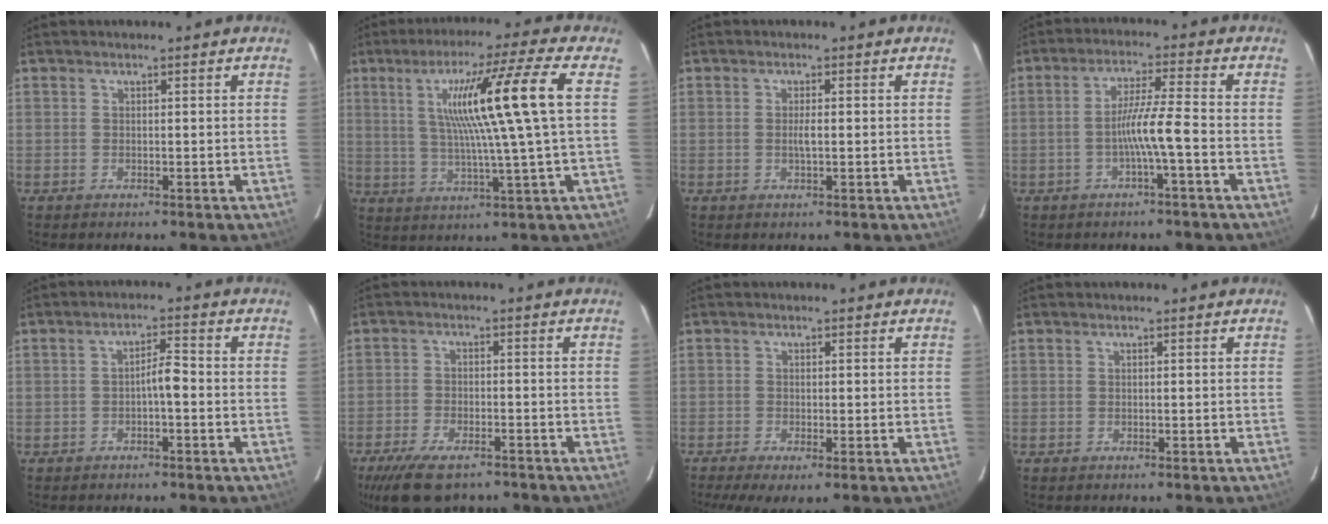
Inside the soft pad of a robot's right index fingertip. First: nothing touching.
{"total": 15.0, "force": [3.2, -2.0, 14.5], "torque": [-0.240, 0.012, 0.053]}
{"total": 1.9, "force": [-0.2, 0.2, 1.8], "torque": [-0.038, 0.001, -0.003]}
{"total": 6.2, "force": [-1.9, -0.7, 5.9], "torque": [-0.111, 0.008, -0.034]}
{"total": 3.2, "force": [-0.8, 0.7, 3.0], "torque": [-0.046, 0.010, -0.014]}
{"total": 10.2, "force": [-7.8, 3.7, 5.6], "torque": [-0.098, -0.013, -0.128]}
{"total": 5.0, "force": [-2.4, 1.5, 4.1], "torque": [-0.076, -0.013, -0.042]}
{"total": 0.0}